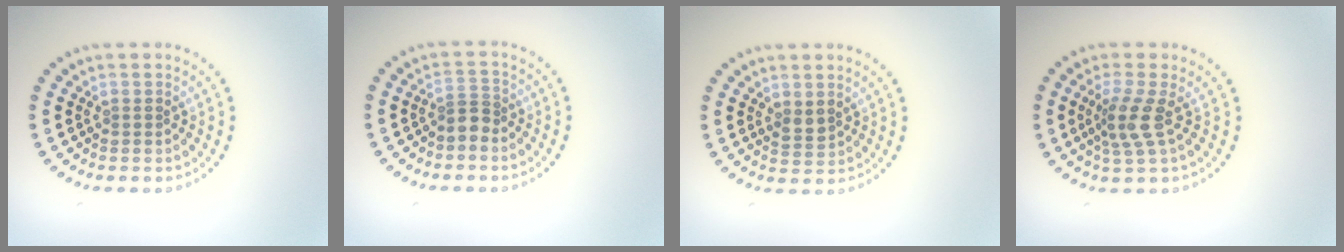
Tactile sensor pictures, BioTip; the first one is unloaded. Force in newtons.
{"total": 2.0, "press": 1.6, "slide": 1.2}
{"total": 1.2, "press": 1.1, "slide": 0.5}
{"total": 2.8, "press": 2.2, "slide": 1.8}